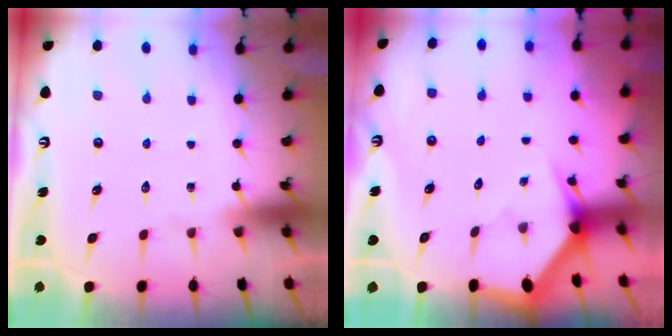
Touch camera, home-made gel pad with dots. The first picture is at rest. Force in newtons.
{"total": 2.9, "press": 2.9, "slide": 0.1}